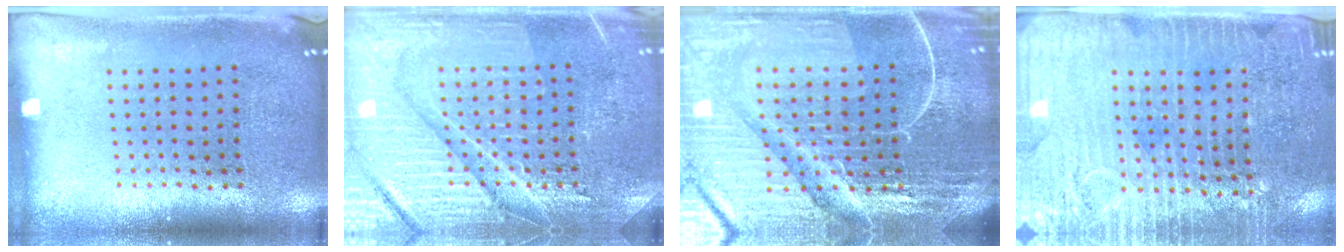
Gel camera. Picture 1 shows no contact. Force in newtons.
{"total": 6.7, "press": 6.7, "slide": 0.9}
{"total": 6.6, "press": 5.9, "slide": 3.0}
{"total": 3.6, "press": 3.2, "slide": 1.7}